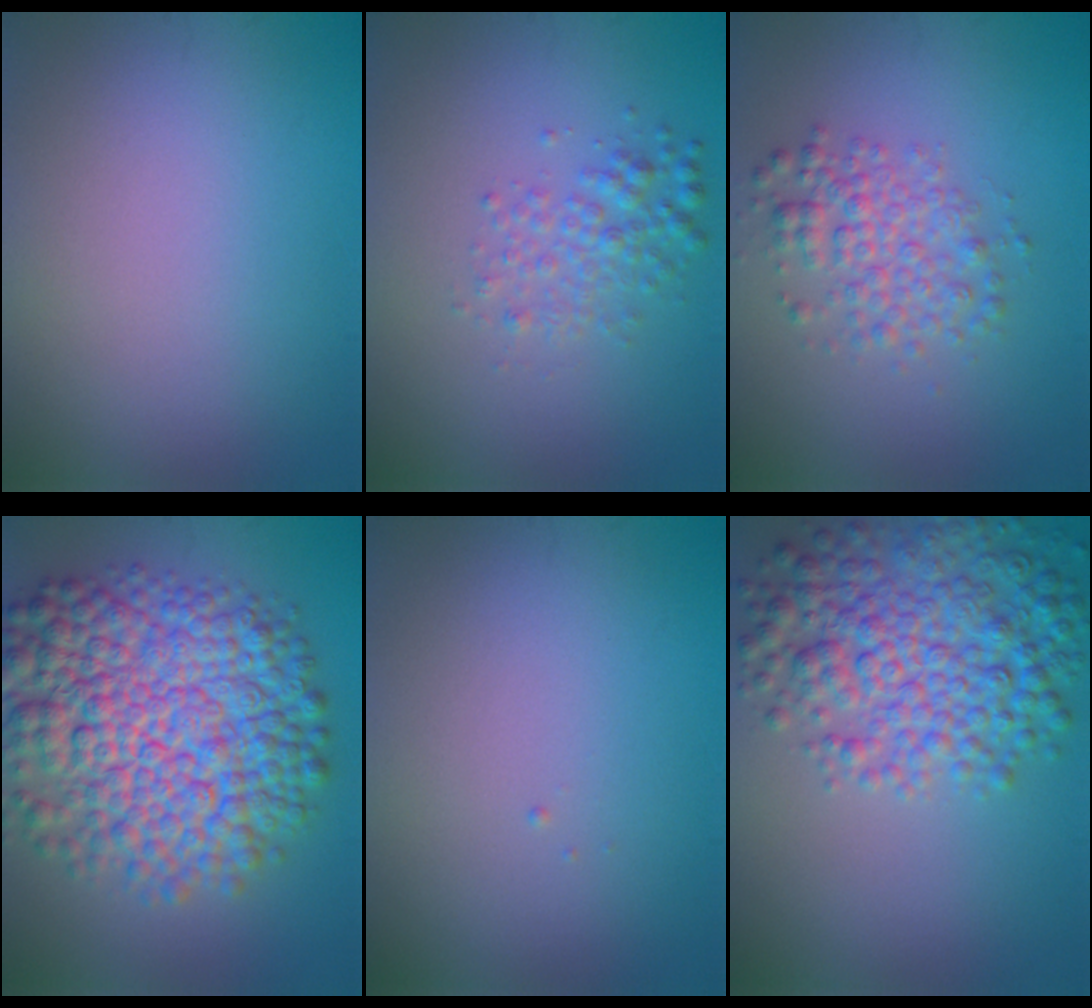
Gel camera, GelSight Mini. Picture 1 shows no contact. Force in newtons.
{"total": 2.5, "press": 2.5, "slide": 0.0}
{"total": 3.5, "press": 3.5, "slide": 0.1}
{"total": 12.8, "press": 12.8, "slide": 0.3}
{"total": 0.0}
{"total": 7.4, "press": 7.4, "slide": 0.2}